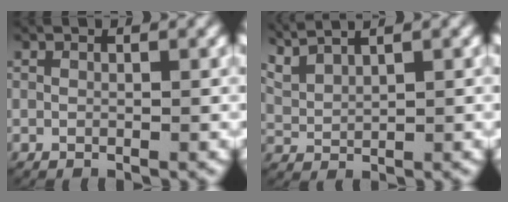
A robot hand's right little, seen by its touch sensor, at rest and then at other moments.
{"total": 4.1, "force": [2.9, 2.1, 2.0], "torque": [-0.054, 0.007, 0.055]}